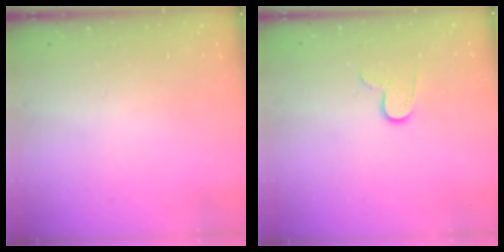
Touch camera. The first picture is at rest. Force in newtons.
{"total": 6.1, "press": 6.1, "slide": 0.6}